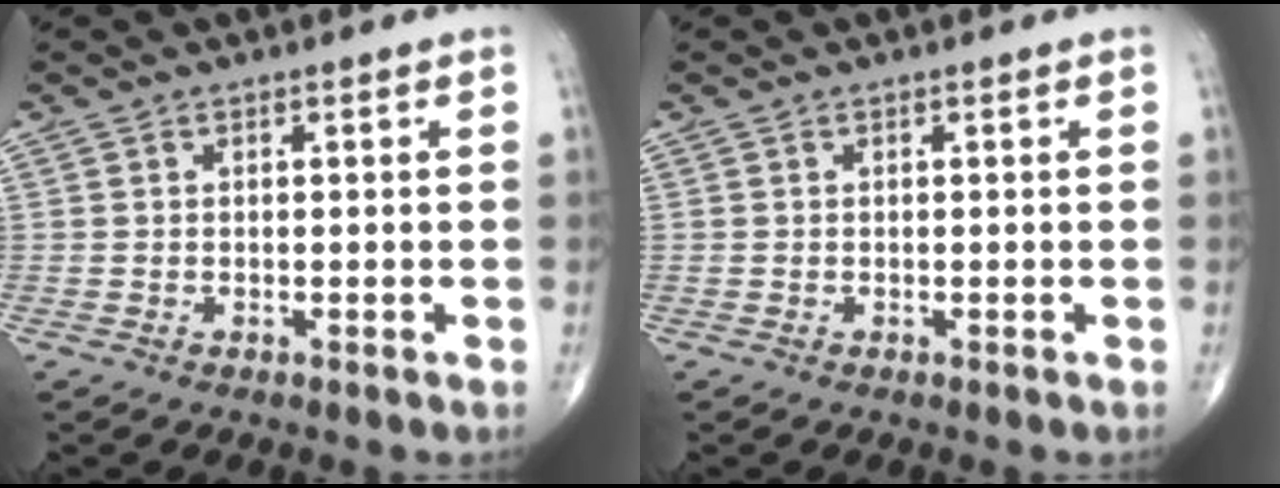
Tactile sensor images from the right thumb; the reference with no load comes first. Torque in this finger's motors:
{"motor_torque": [0.00, 0.00, 0.00, 0.00, 0.02]}